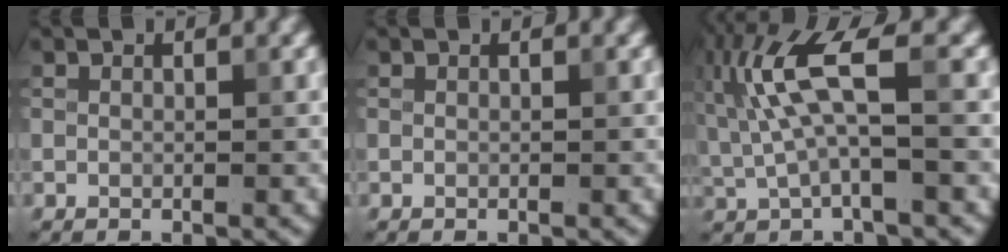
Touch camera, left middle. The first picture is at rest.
{"total": 0.0}
{"total": 6.5, "force": [1.3, 1.6, 6.2], "torque": [-0.141, 0.009, 0.023]}